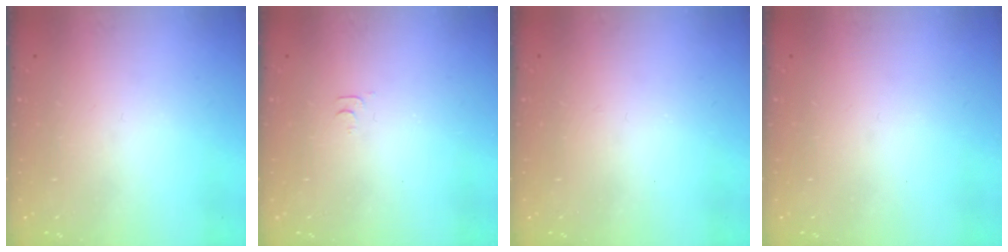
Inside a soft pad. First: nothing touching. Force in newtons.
{"total": 3.8, "press": 3.8, "slide": 0.6}
{"total": 2.7, "press": 2.7, "slide": 0.3}
{"total": 0.0}